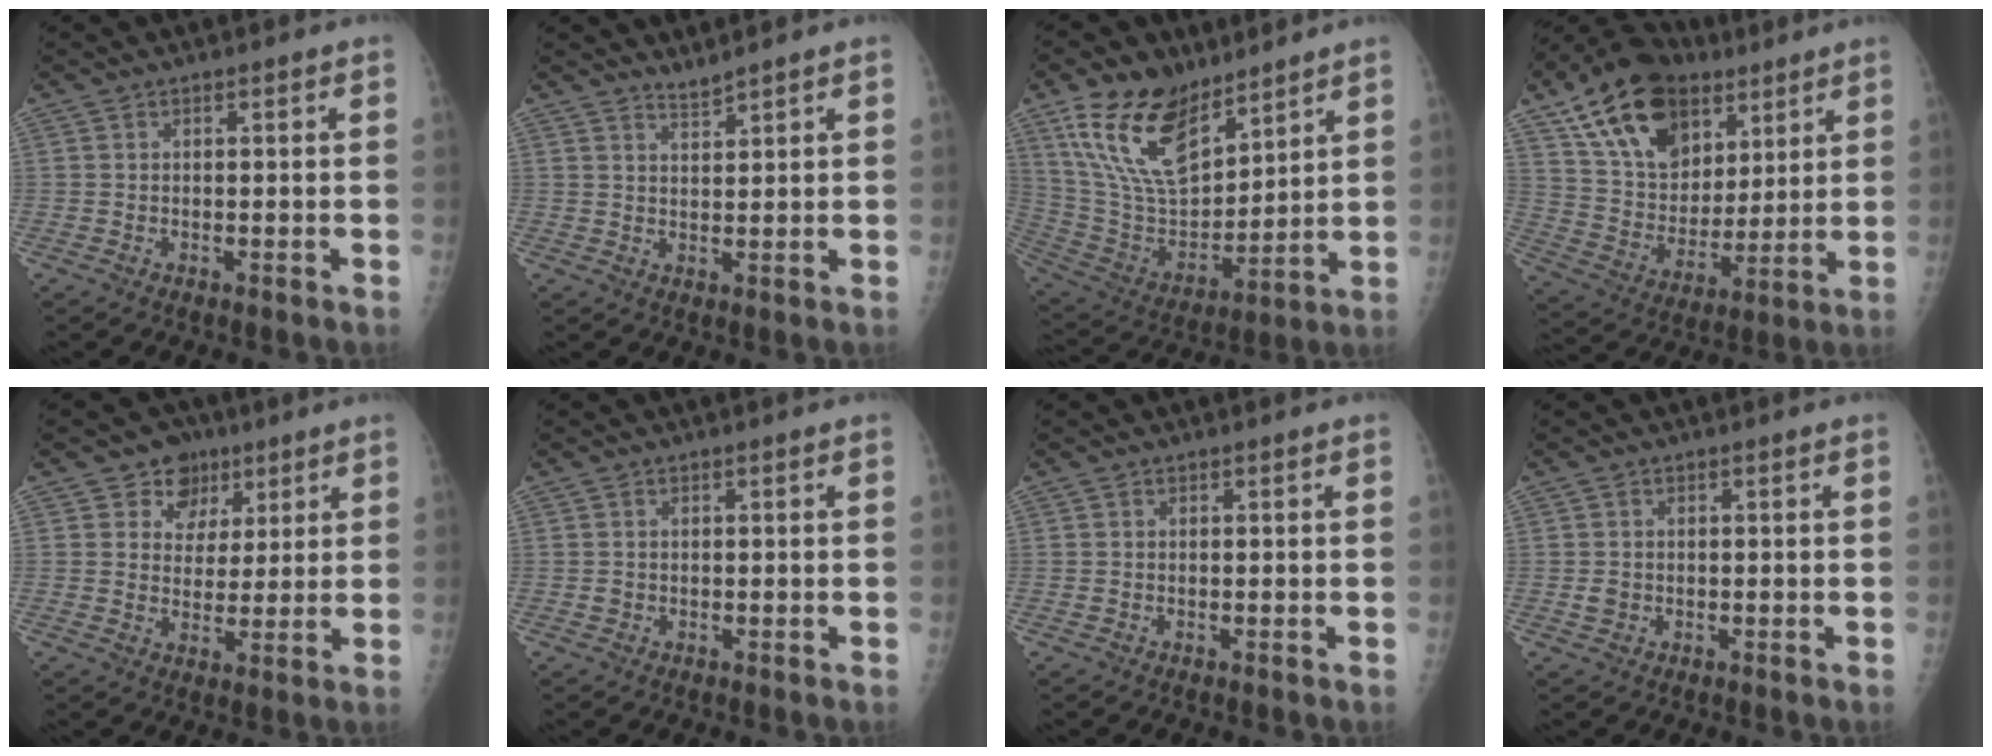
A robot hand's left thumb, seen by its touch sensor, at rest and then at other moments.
{"total": 2.0, "force": [2.0, -0.4, 0.2], "torque": [0.000, -0.018, 0.039]}
{"total": 18.6, "force": [11.9, 9.3, 10.9], "torque": [-0.168, -0.052, 0.242]}
{"total": 22.3, "force": [12.2, 14.3, 11.9], "torque": [-0.176, -0.031, 0.217]}
{"total": 7.3, "force": [4.0, 5.9, 1.4], "torque": [0.010, -0.014, 0.061]}
{"total": 1.1, "force": [-0.1, 1.1, 0.3], "torque": [-0.004, 0.002, 0.001]}
{"total": 0.6, "force": [0.1, 0.5, 0.2], "torque": [-0.001, 0.001, 0.002]}
{"total": 2.0, "force": [-0.3, 1.8, 0.9], "torque": [-0.009, 0.002, -0.001]}